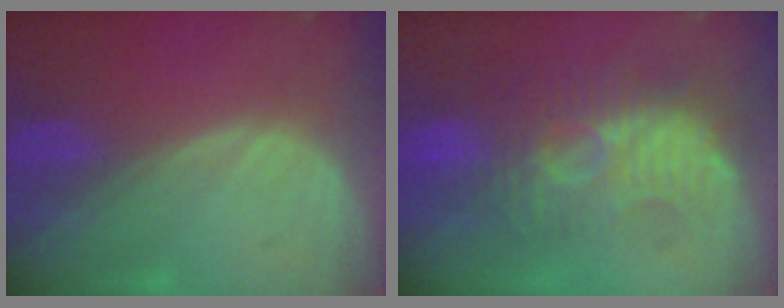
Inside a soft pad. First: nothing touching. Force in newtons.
{"total": 9.7, "press": 9.6, "slide": 1.4}